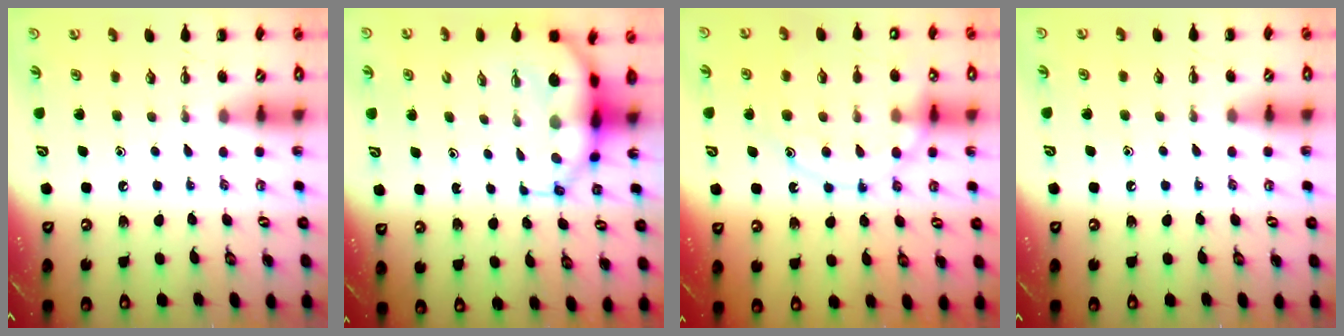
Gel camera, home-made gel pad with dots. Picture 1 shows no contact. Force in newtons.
{"total": 7.9, "press": 7.5, "slide": 2.5}
{"total": 13.5, "press": 13.4, "slide": 1.1}
{"total": 7.5, "press": 7.3, "slide": 1.4}